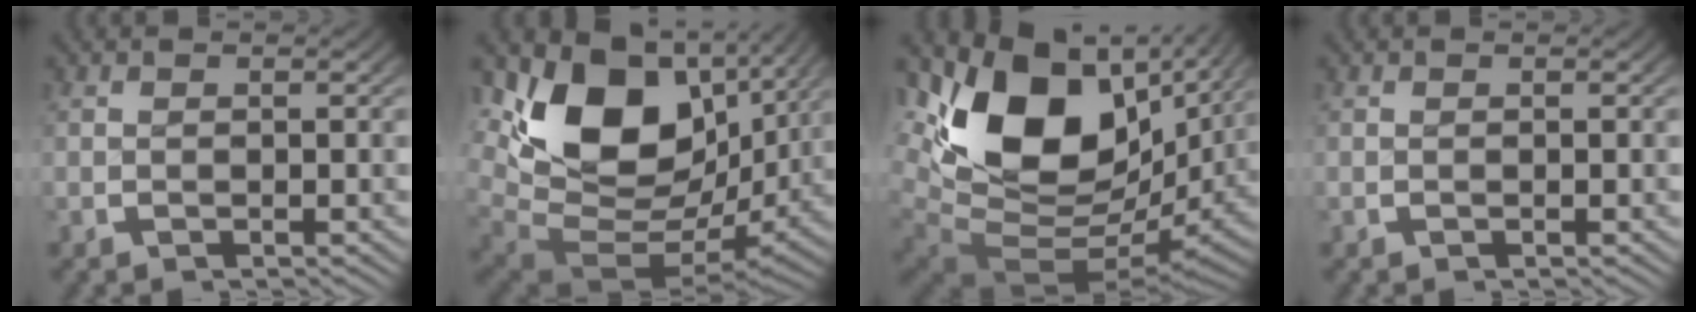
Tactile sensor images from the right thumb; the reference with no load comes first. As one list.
[{"total": 15.9, "force": [0.1, 11.3, 11.1], "torque": [-0.240, -0.054, 0.021]}, {"total": 16.8, "force": [1.7, 11.1, 12.5], "torque": [-0.261, -0.048, 0.051]}, {"total": 0.0}]